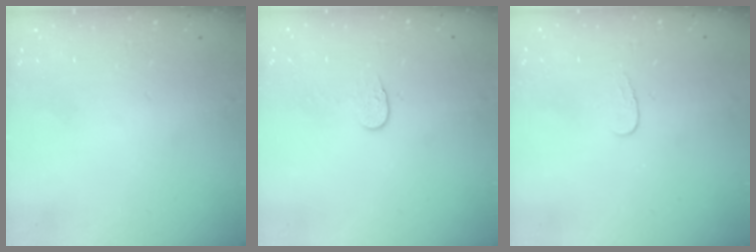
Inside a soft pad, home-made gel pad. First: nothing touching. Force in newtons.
{"total": 3.8, "press": 3.7, "slide": 0.4}
{"total": 3.6, "press": 3.5, "slide": 0.4}